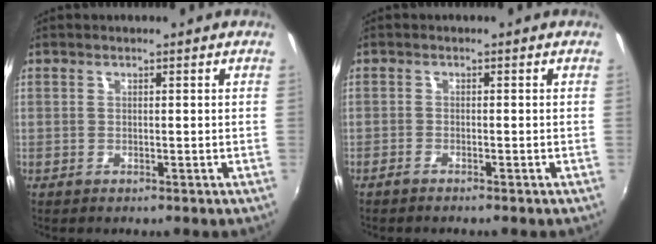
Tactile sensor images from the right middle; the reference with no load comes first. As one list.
[{"total": 1.4, "force": [-1.3, 0.0, 0.5], "torque": [-0.021, -0.002, -0.028]}]